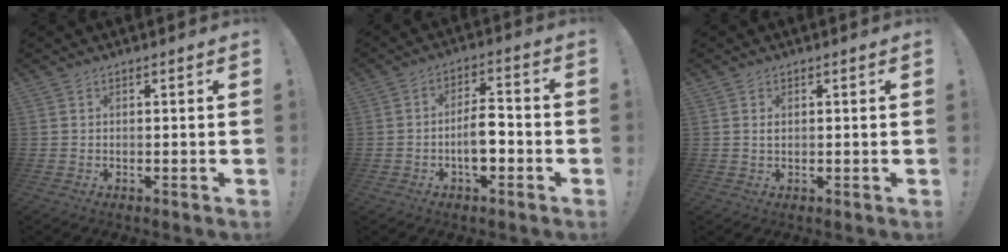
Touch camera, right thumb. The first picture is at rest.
{"total": 8.3, "force": [-2.5, 4.2, 6.7], "torque": [-0.116, 0.016, -0.042]}
{"total": 0.8, "force": [0.4, 0.5, 0.5], "torque": [-0.015, 0.005, 0.009]}